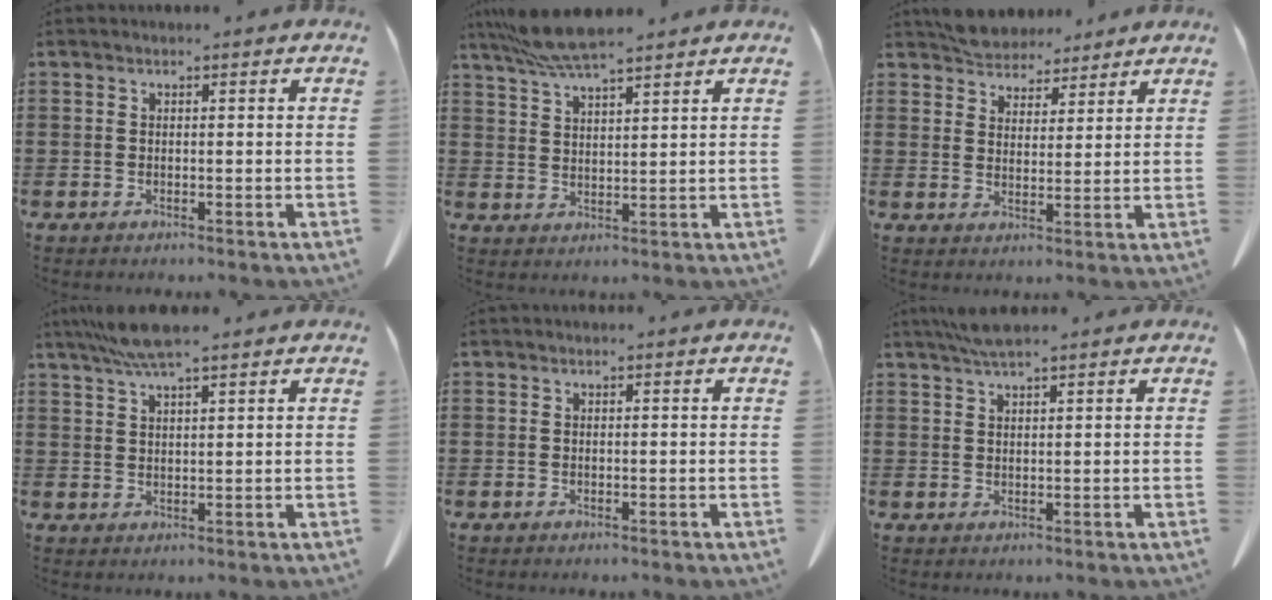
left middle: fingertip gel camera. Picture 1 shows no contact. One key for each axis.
{"total": 6.8, "fx": 5.8, "fy": 0.6, "fz": 3.5, "tx": -0.083, "ty": -0.010, "tz": 0.106}
{"total": 4.7, "fx": 4.4, "fy": 1.6, "fz": 0.2, "tx": -0.022, "ty": -0.009, "tz": 0.084}
{"total": 5.5, "fx": 4.2, "fy": 0.5, "fz": 3.5, "tx": -0.077, "ty": -0.001, "tz": 0.077}
{"total": 0.0}
{"total": 3.4, "fx": 2.6, "fy": 0.5, "fz": 2.1, "tx": -0.047, "ty": 0.005, "tz": 0.048}